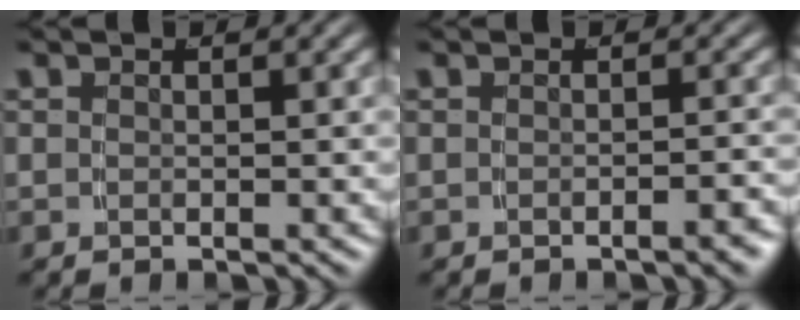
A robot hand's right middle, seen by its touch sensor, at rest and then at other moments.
{"total": 1.2, "force": [-1.1, -0.2, 0.6], "torque": [-0.006, 0.010, -0.022]}